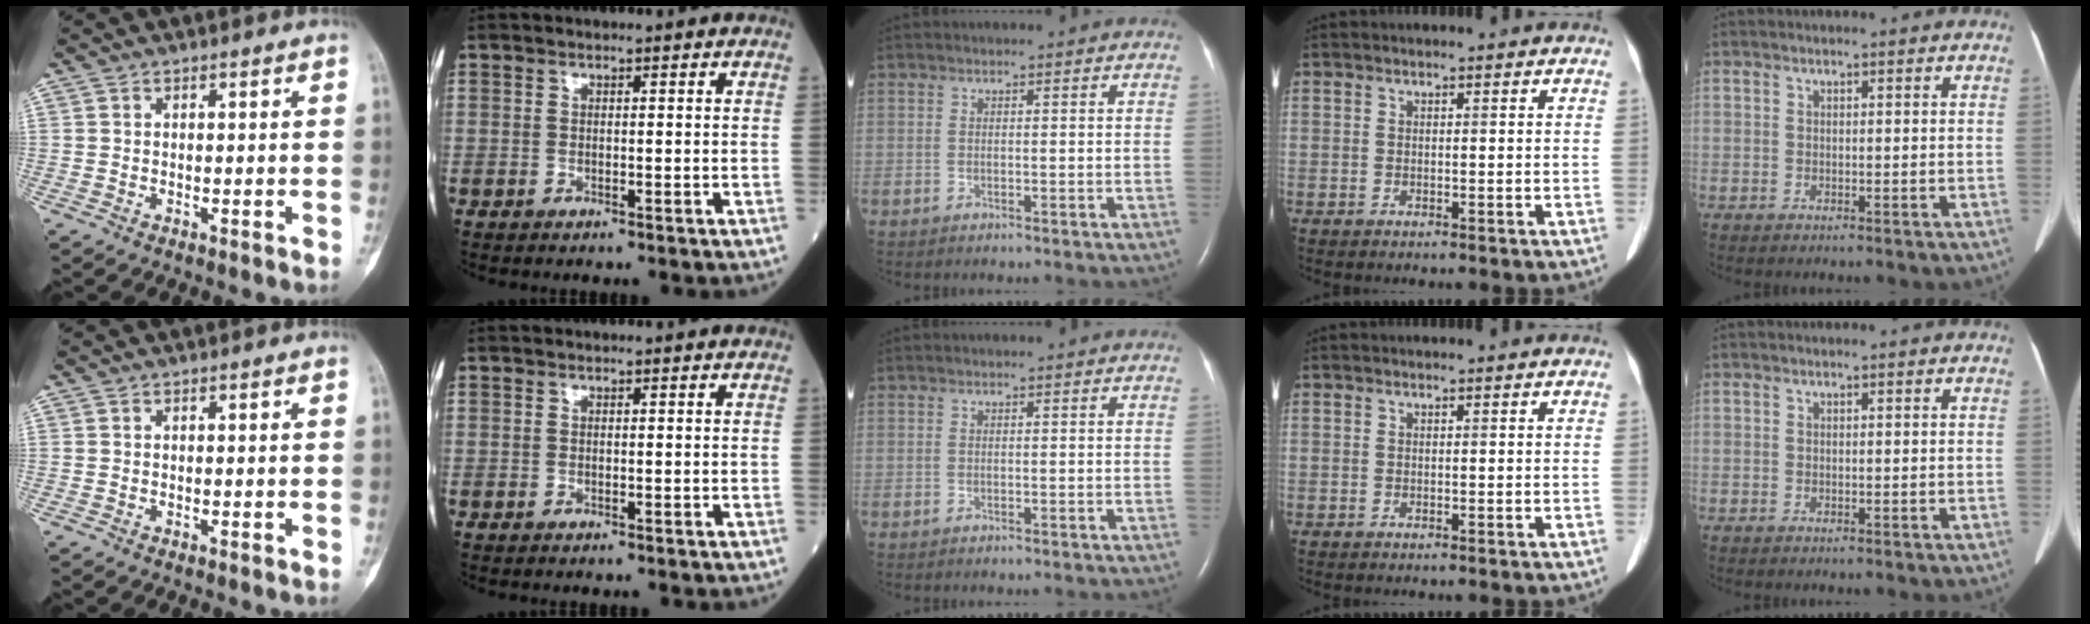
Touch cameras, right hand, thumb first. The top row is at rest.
{}